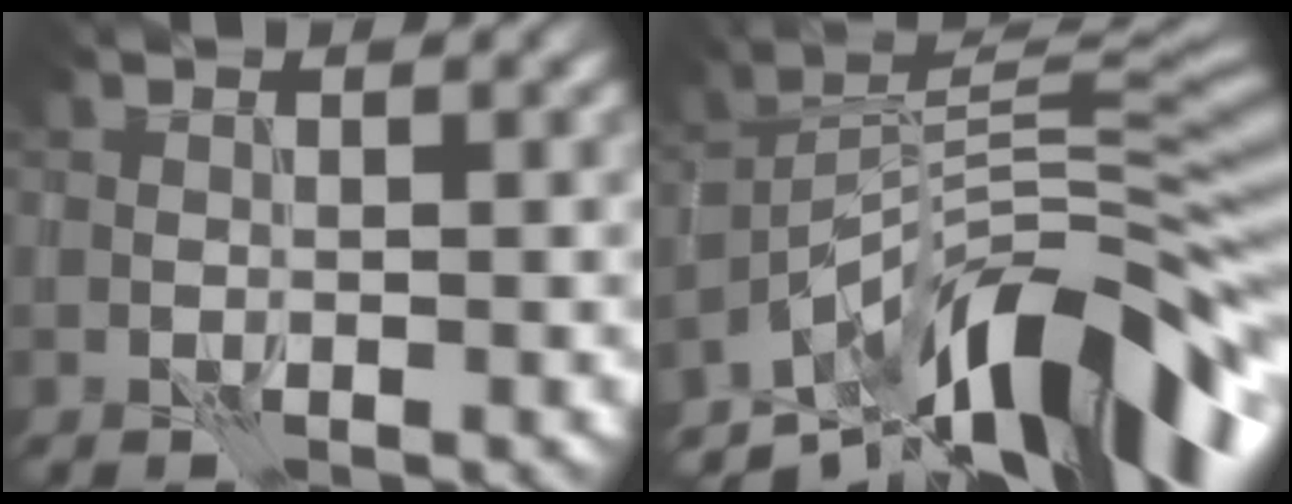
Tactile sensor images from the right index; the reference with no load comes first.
{"total": 13.4, "force": [-8.2, 4.3, 9.7], "torque": [-0.152, 0.038, -0.143]}